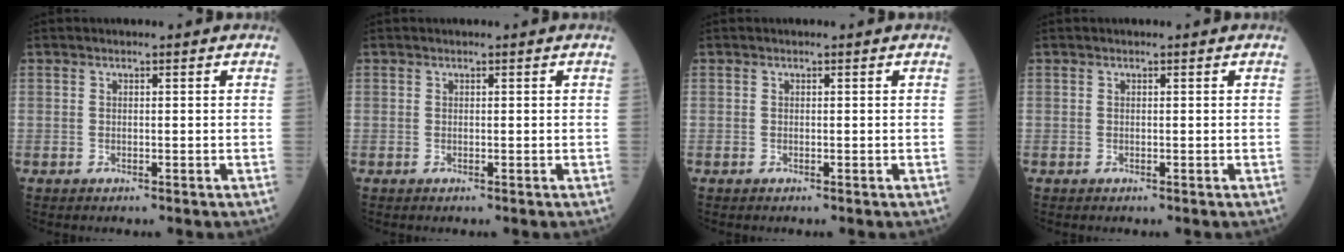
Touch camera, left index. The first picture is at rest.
{"total": 0.0}
{"total": 0.0}
{"total": 0.0}